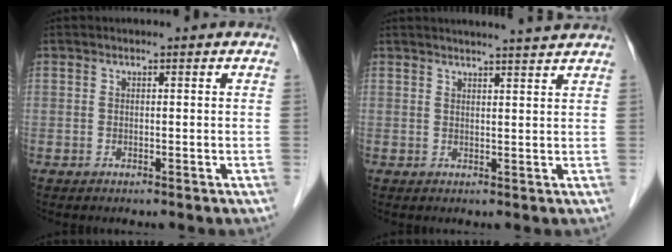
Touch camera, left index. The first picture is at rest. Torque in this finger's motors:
{"motor_torque": [1.01, -1.13, 0.19, 0.02]}